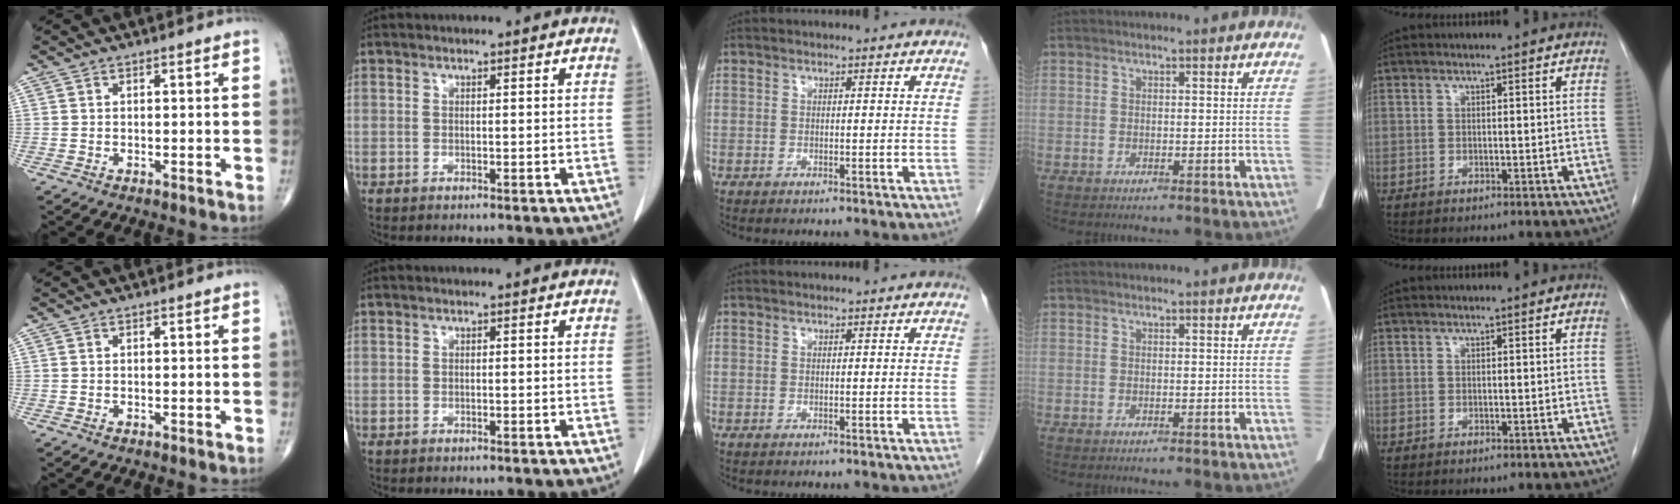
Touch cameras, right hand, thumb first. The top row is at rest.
{}